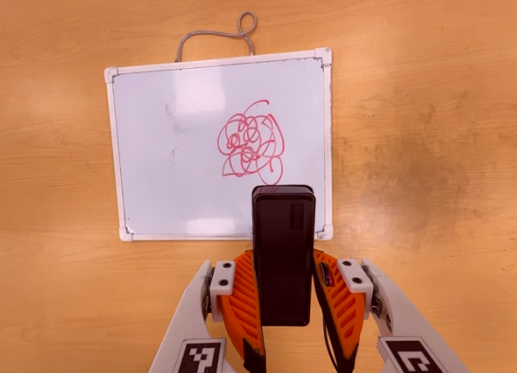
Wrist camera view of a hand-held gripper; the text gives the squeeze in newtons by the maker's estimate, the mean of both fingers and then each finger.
{"total": 3.7, "left": 2.5, "right": 4.9}